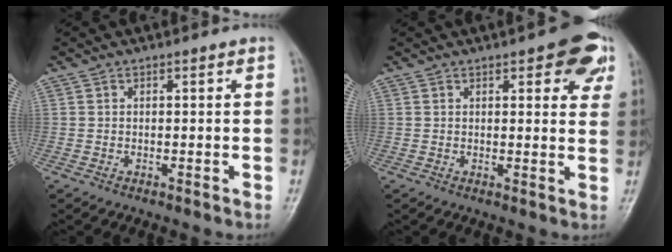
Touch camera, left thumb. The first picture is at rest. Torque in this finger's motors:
{"motor_torque": [0.91, 0.75, 0.52, -0.64, 0.01]}